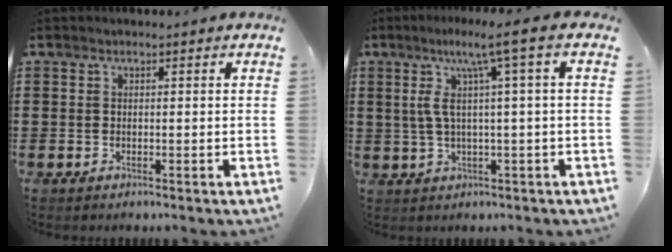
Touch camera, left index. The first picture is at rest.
{"total": 8.1, "force": [2.5, -0.2, 7.7], "torque": [-0.159, -0.001, 0.031]}